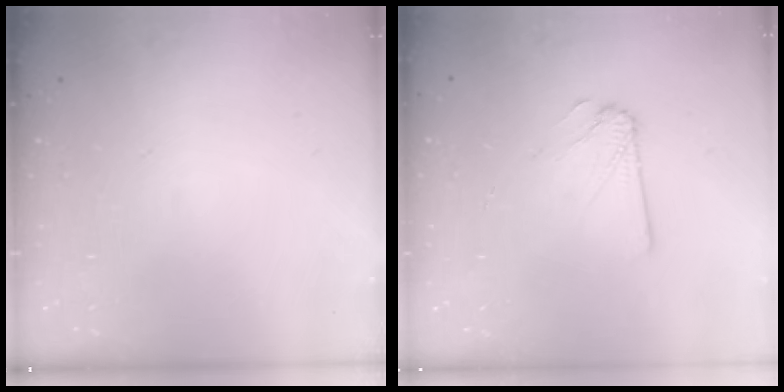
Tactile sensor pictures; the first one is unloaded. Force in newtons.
{"total": 2.2, "press": 2.2, "slide": 0.1}